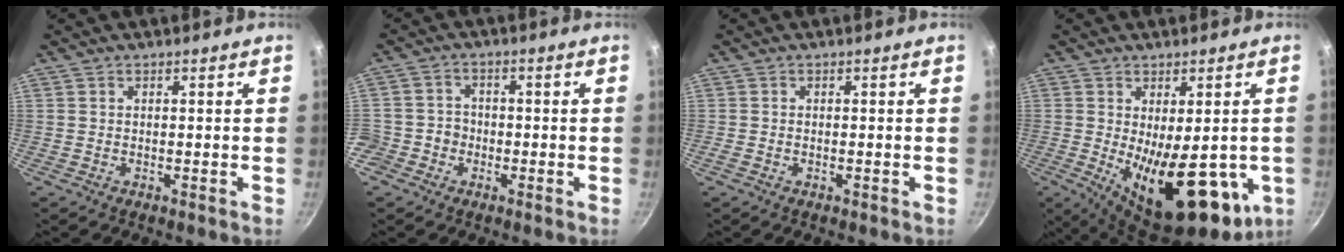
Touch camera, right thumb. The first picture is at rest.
{"total": 5.3, "force": [-2.5, 4.6, 1.0], "torque": [0.011, 0.033, -0.049]}
{"total": 0.6, "force": [-0.3, 0.4, 0.4], "torque": [-0.009, 0.002, -0.009]}
{"total": 19.2, "force": [-3.2, 8.9, 16.7], "torque": [-0.216, -0.034, -0.024]}